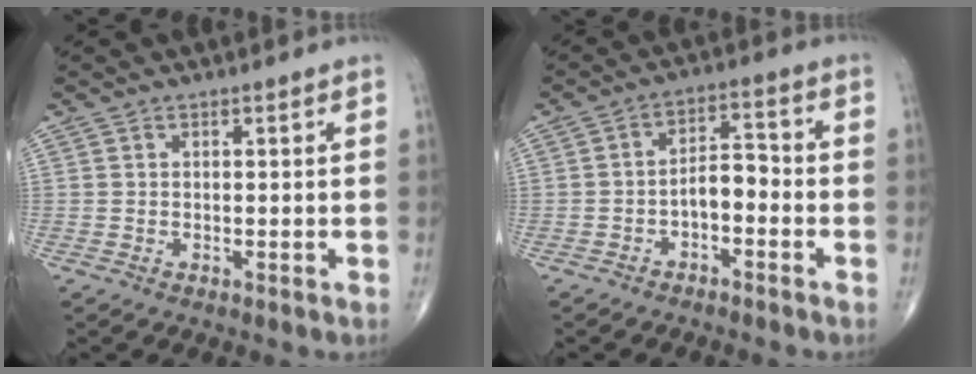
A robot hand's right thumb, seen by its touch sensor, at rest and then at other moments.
{"total": 5.4, "force": [-2.1, 2.8, 4.1], "torque": [-0.056, 0.035, -0.042]}